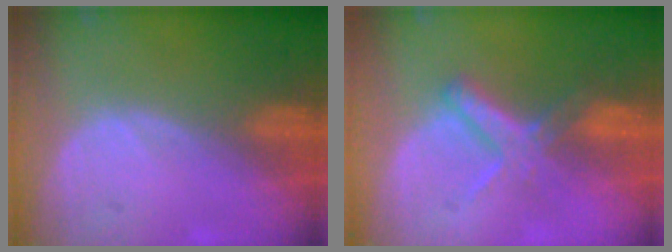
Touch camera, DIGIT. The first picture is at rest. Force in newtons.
{"total": 5.5, "press": 4.9, "slide": 2.5}